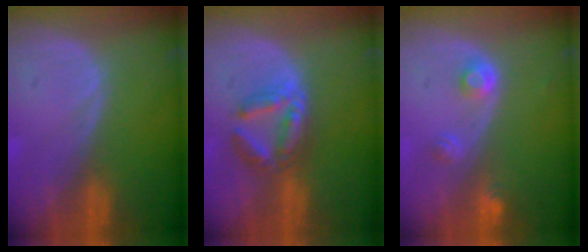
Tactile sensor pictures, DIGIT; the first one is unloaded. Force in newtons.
{"total": 6.0, "press": 5.7, "slide": 1.7}
{"total": 3.0, "press": 2.8, "slide": 0.9}